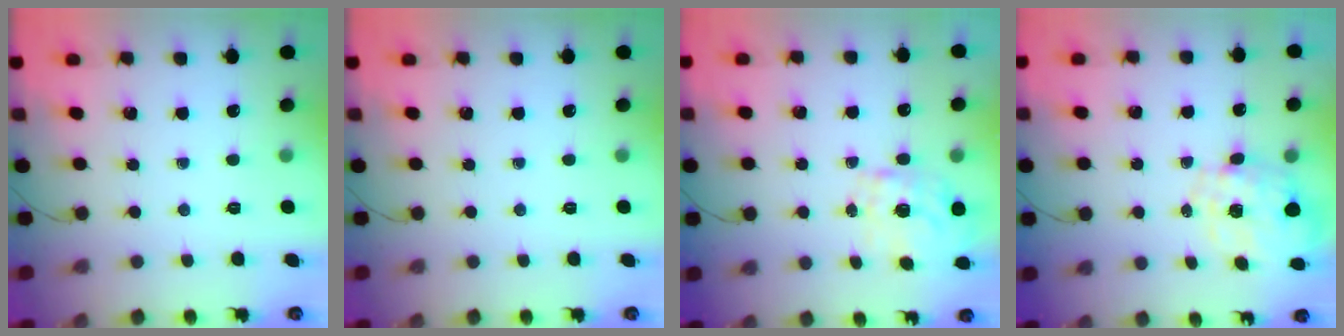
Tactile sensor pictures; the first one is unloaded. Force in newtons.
{"total": 0.0}
{"total": 1.4, "press": 1.2, "slide": 0.7}
{"total": 2.0, "press": 1.8, "slide": 1.0}